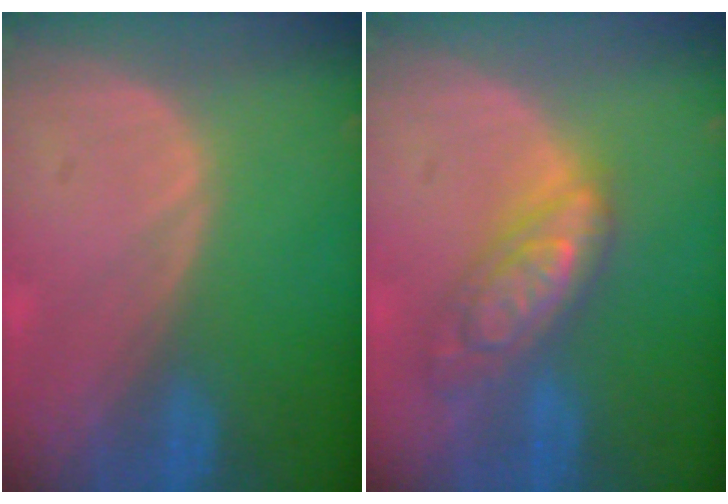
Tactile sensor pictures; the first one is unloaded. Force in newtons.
{"total": 7.2, "press": 7.2, "slide": 0.6}